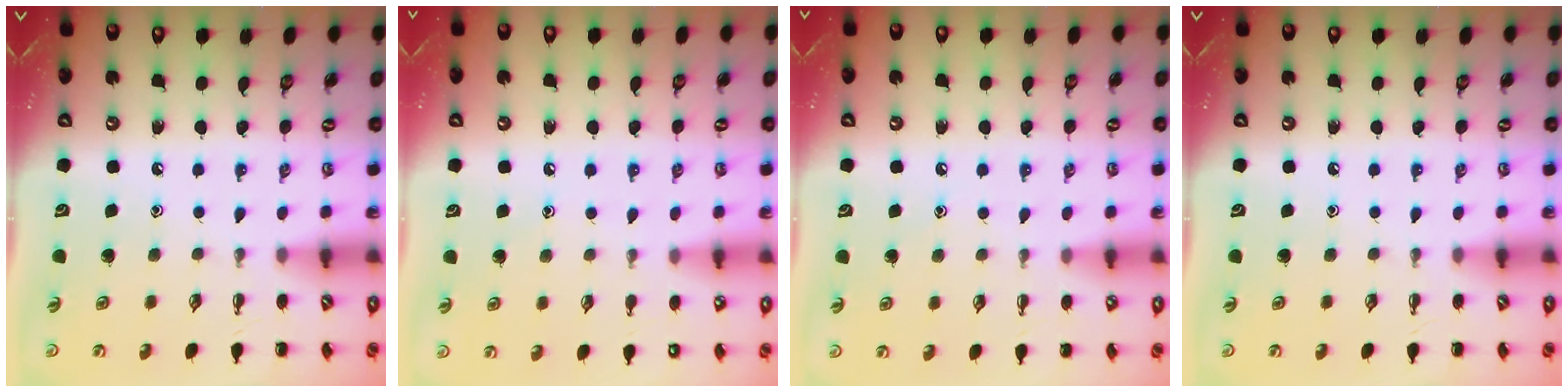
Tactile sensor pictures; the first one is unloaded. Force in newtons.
{"total": 5.2, "press": 5.0, "slide": 1.4}
{"total": 4.7, "press": 4.5, "slide": 1.4}
{"total": 0.0}